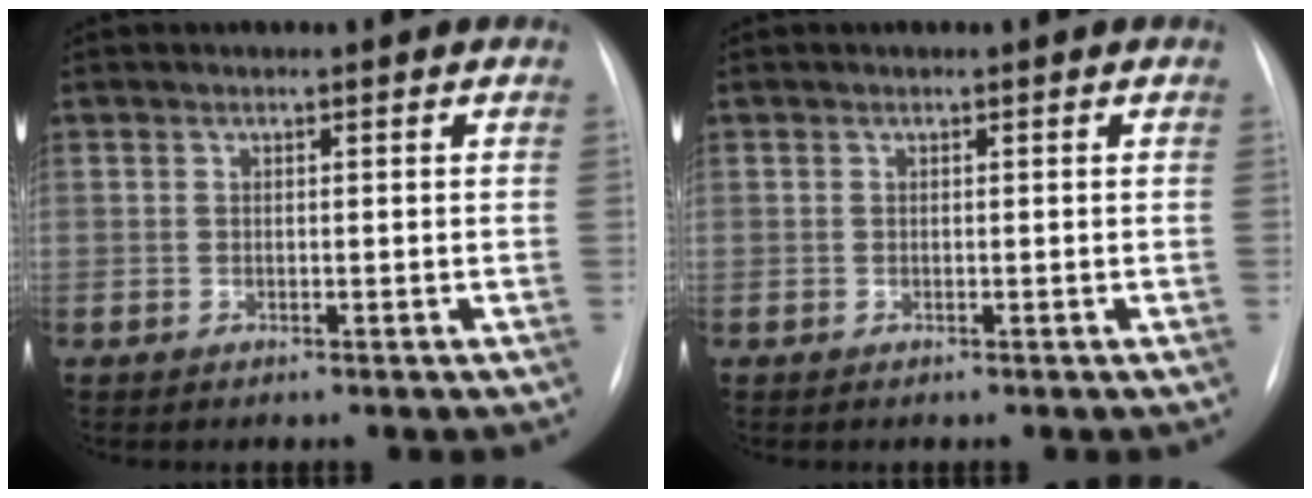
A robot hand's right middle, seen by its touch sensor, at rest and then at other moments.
{"total": 0.0}